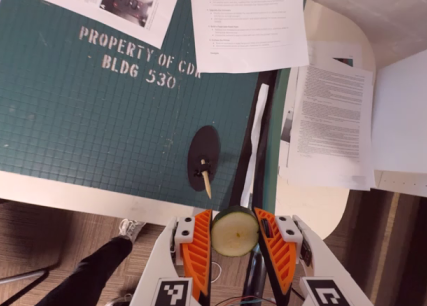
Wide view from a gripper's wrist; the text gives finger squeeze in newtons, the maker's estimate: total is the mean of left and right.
{"total": 9.6, "left": 9.5, "right": 9.7}